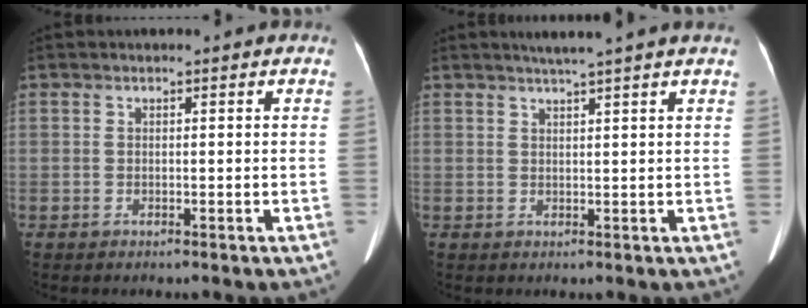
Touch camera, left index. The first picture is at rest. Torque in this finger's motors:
{"motor_torque": [0.63, -0.99, 0.00, 0.04]}